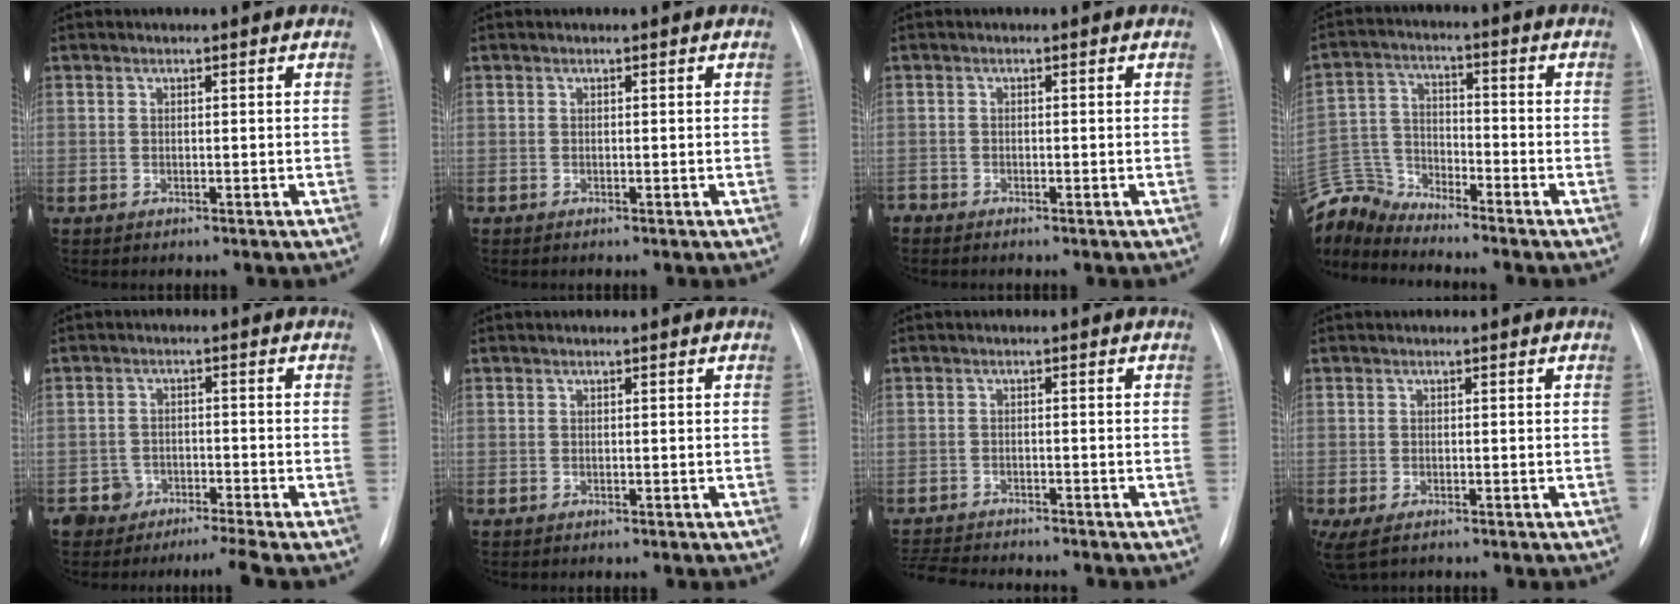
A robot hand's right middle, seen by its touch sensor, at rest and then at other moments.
{"total": 0.0}
{"total": 0.8, "force": [-0.8, 0.1, 0.0], "torque": [-0.001, -0.002, -0.014]}
{"total": 9.4, "force": [-9.4, 0.0, 0.0], "torque": [-0.013, 0.021, -0.188]}
{"total": 3.3, "force": [-3.1, 0.5, 1.0], "torque": [-0.015, -0.007, -0.056]}
{"total": 0.0}
{"total": 8.4, "force": [-7.9, 0.7, 2.6], "torque": [-0.042, -0.008, -0.124]}
{"total": 3.1, "force": [-2.0, 1.2, 2.0], "torque": [-0.044, -0.011, -0.029]}